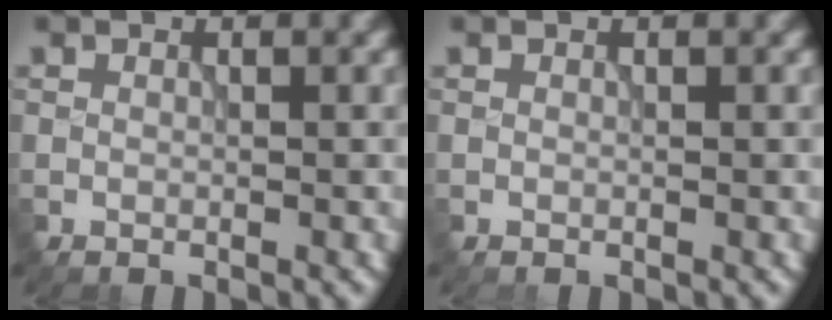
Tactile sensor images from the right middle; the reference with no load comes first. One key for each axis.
{"total": 0.0}